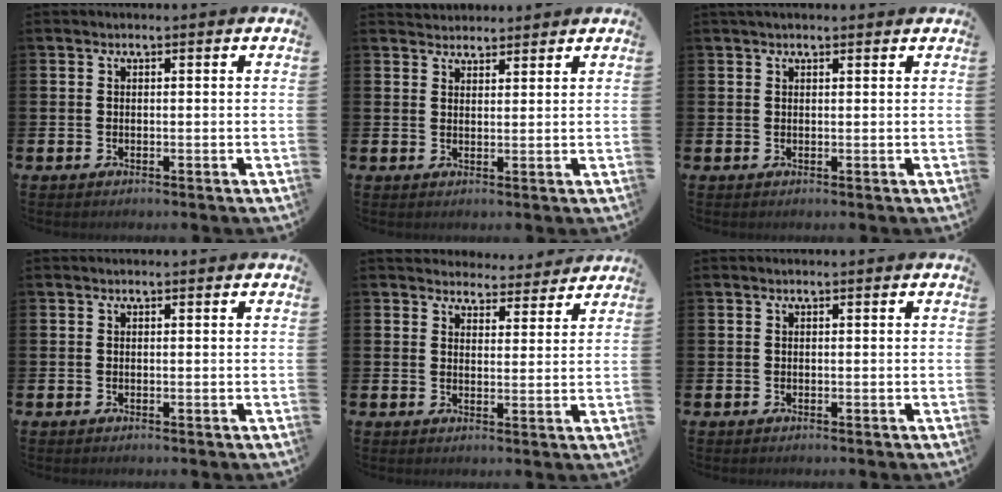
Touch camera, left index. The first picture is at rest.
{"total": 2.7, "force": [2.6, 0.7, -0.3], "torque": [0.003, -0.010, 0.048]}
{"total": 1.1, "force": [0.9, 0.3, 0.4], "torque": [-0.006, 0.001, 0.016]}
{"total": 0.0}
{"total": 4.5, "force": [4.3, 1.3, -0.1], "torque": [0.001, -0.033, 0.074]}
{"total": 0.0}